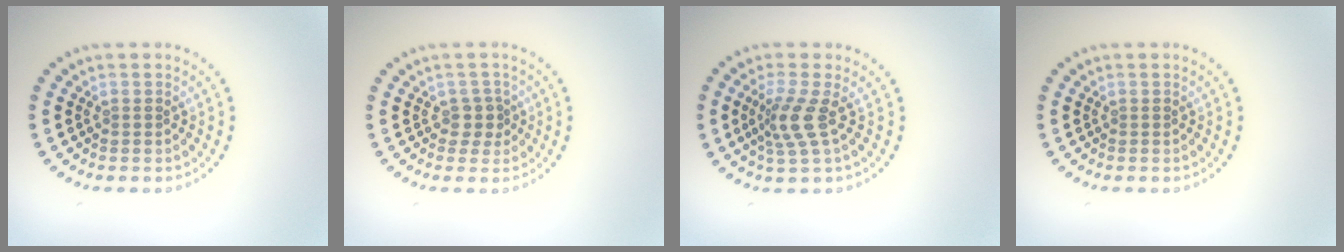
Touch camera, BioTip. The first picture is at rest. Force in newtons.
{"total": 1.5, "press": 1.2, "slide": 0.8}
{"total": 2.9, "press": 2.0, "slide": 2.0}
{"total": 0.0}